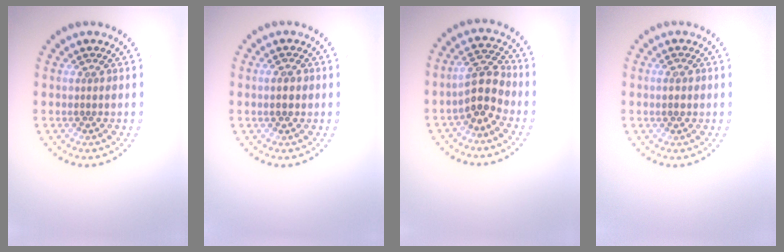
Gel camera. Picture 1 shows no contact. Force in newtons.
{"total": 1.8, "press": 1.8, "slide": 0.1}
{"total": 3.6, "press": 3.3, "slide": 1.3}
{"total": 1.3, "press": 1.3, "slide": 0.2}